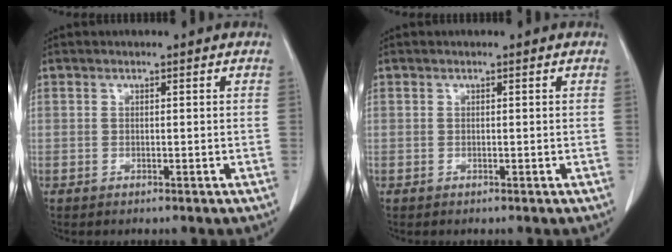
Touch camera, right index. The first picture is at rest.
{"total": 0.0}